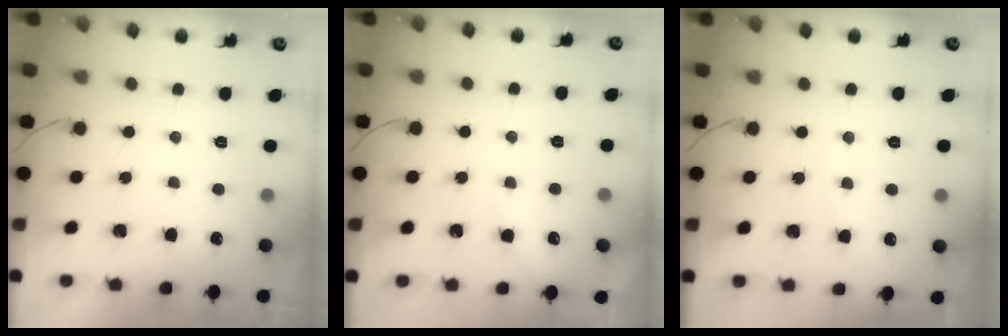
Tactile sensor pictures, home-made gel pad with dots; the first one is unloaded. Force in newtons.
{"total": 3.1, "press": 3.1, "slide": 0.5}
{"total": 2.9, "press": 2.9, "slide": 0.4}